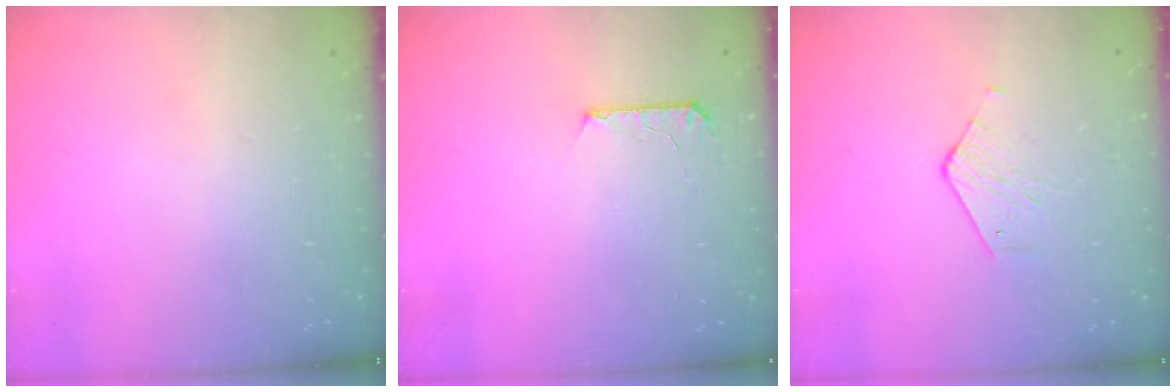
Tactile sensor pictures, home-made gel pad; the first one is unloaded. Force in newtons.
{"total": 6.3, "press": 6.3, "slide": 0.7}
{"total": 2.8, "press": 2.8, "slide": 0.2}